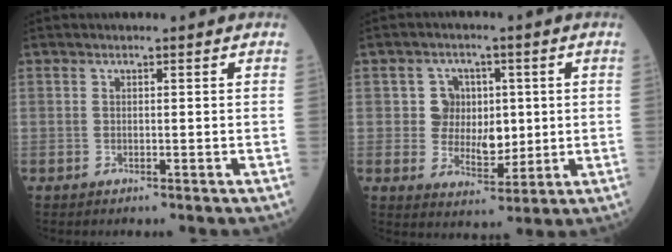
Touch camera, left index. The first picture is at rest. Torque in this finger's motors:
{"motor_torque": [0.60, 0.11, 0.07, 0.05]}